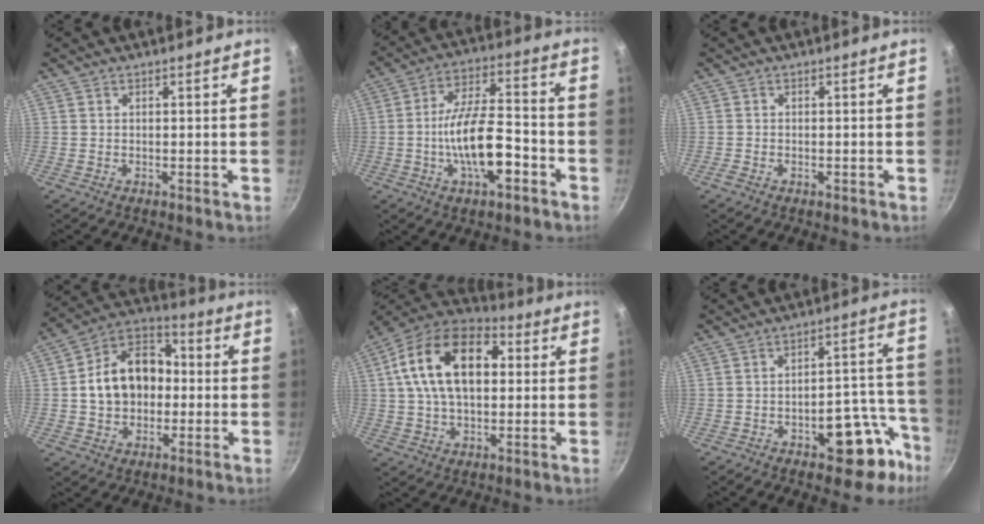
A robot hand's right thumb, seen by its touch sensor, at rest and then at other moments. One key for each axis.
{"total": 13.9, "fx": -4.7, "fy": 5.4, "fz": 11.9, "tx": -0.193, "ty": 0.036, "tz": -0.084}
{"total": 1.0, "fx": -0.7, "fy": 0.4, "fz": 0.6, "tx": -0.018, "ty": 0.005, "tz": -0.017}
{"total": 15.9, "fx": -0.2, "fy": 12.0, "fz": 10.4, "tx": -0.144, "ty": 0.037, "tz": -0.018}
{"total": 19.2, "fx": 3.6, "fy": 11.9, "fz": 14.6, "tx": -0.226, "ty": 0.023, "tz": 0.043}
{"total": 14.2, "fx": -7.3, "fy": 7.1, "fz": 9.9, "tx": -0.053, "ty": 0.064, "tz": -0.090}